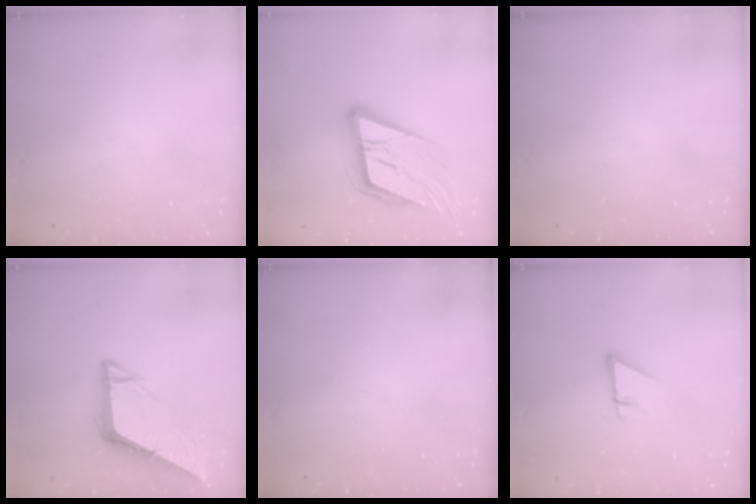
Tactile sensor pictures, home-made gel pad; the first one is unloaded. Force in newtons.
{"total": 19.0, "press": 18.5, "slide": 4.3}
{"total": 0.0}
{"total": 8.9, "press": 8.9, "slide": 1.0}
{"total": 0.0}
{"total": 2.7, "press": 2.7, "slide": 0.2}